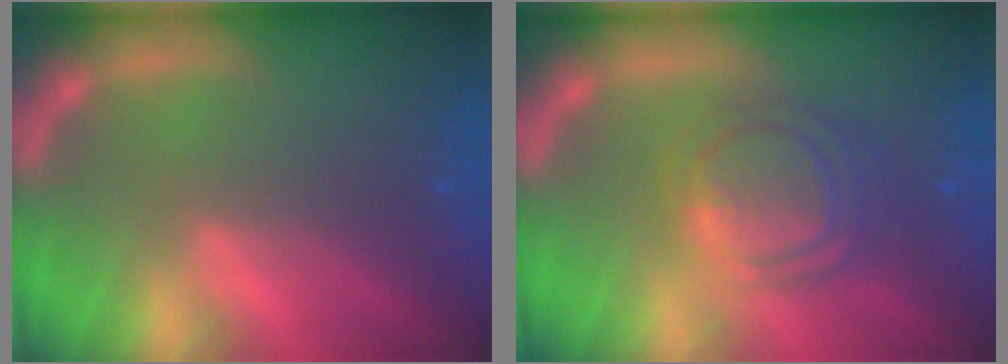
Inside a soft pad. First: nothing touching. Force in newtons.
{"total": 6.5}